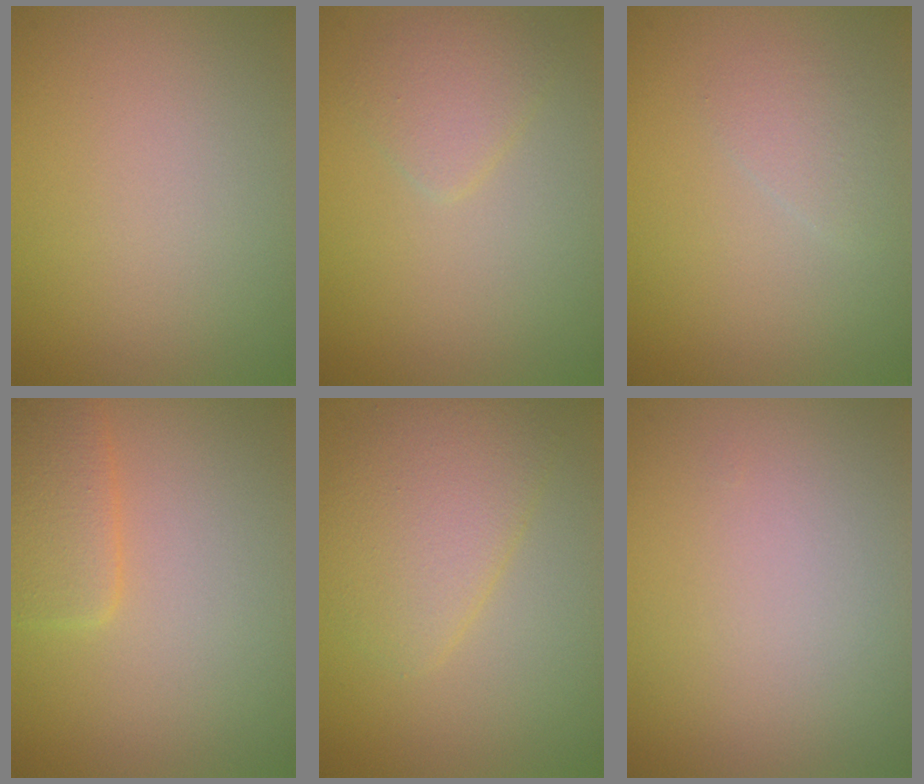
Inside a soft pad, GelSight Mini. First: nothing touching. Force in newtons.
{"total": 1.9, "press": 1.9, "slide": 0.1}
{"total": 1.4, "press": 1.4, "slide": 0.0}
{"total": 3.2, "press": 3.2, "slide": 0.0}
{"total": 4.0, "press": 4.0, "slide": 0.2}
{"total": 0.0}